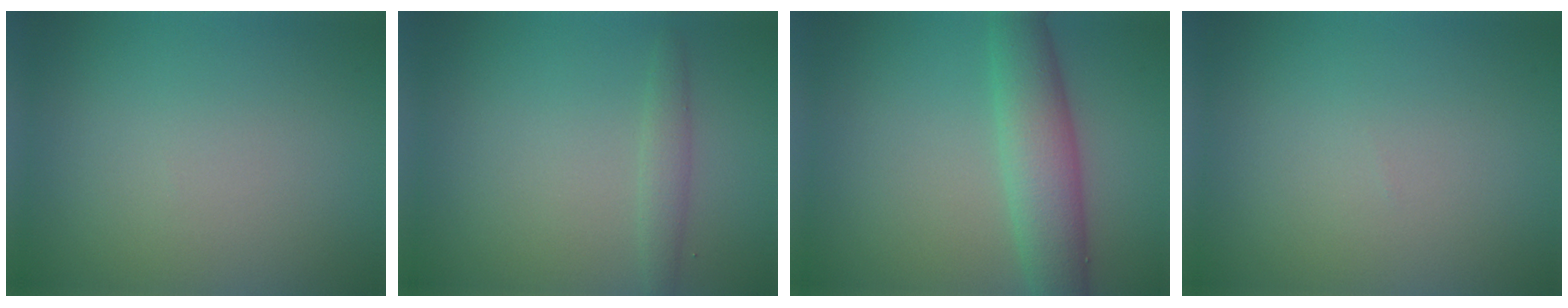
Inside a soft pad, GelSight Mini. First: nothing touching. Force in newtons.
{"total": 1.5, "press": 1.5, "slide": 0.1}
{"total": 5.2, "press": 5.2, "slide": 0.1}
{"total": 0.0}